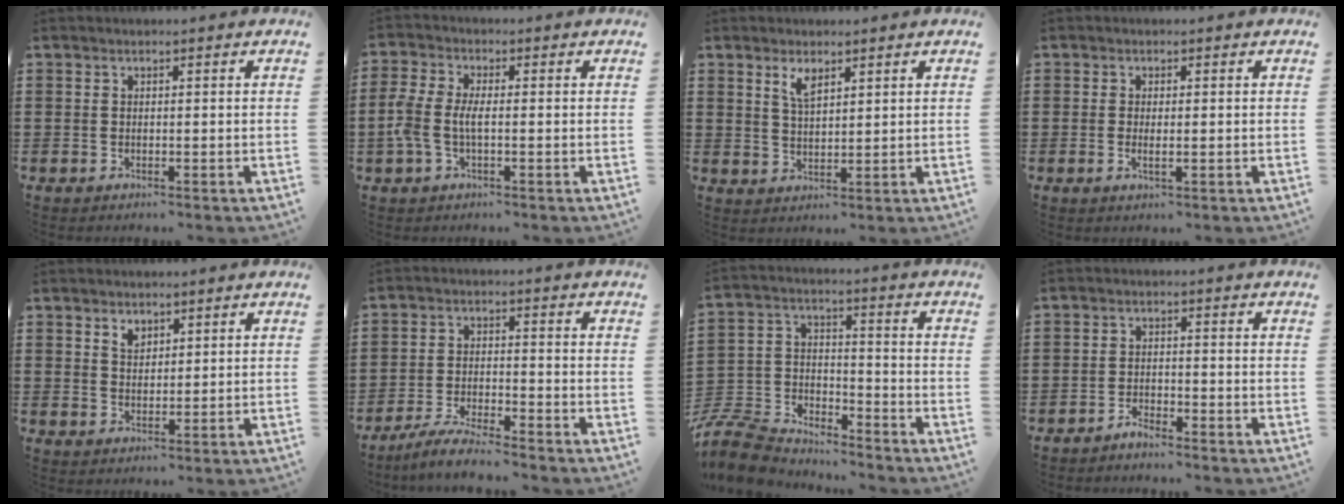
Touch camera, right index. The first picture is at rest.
{"total": 4.4, "force": [-1.1, 1.9, 3.8], "torque": [-0.102, -0.007, -0.030]}
{"total": 3.3, "force": [2.2, 1.2, 2.1], "torque": [-0.047, 0.003, 0.040]}
{"total": 1.8, "force": [-0.3, 0.5, 1.7], "torque": [-0.030, -0.001, -0.005]}
{"total": 2.3, "force": [1.7, 1.4, 0.7], "torque": [-0.019, 0.002, 0.033]}
{"total": 5.0, "force": [-4.8, -0.1, 1.7], "torque": [-0.044, -0.007, -0.095]}
{"total": 8.7, "force": [-8.3, 2.1, 1.7], "torque": [-0.062, 0.008, -0.173]}
{"total": 1.9, "force": [-1.9, 0.2, 0.0], "torque": [-0.008, 0.005, -0.040]}